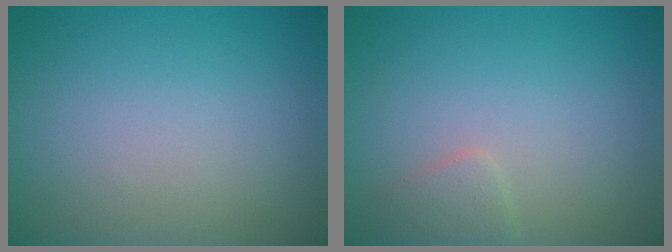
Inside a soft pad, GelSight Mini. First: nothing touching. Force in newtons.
{"total": 1.4, "press": 1.4, "slide": 0.1}